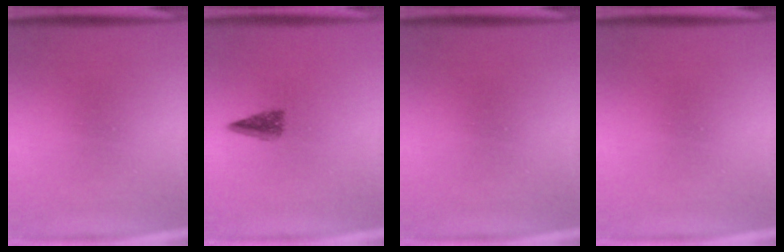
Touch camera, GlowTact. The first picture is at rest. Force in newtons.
{"total": 2.7}
{"total": 0.0}
{"total": 0.0}